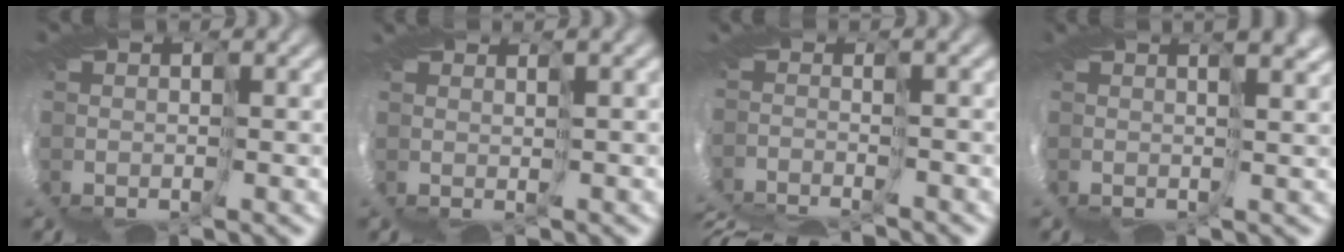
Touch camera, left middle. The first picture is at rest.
{"total": 2.3, "force": [1.2, -1.7, -1.1], "torque": [0.025, -0.004, 0.025]}
{"total": 7.6, "force": [-7.3, -1.7, -1.4], "torque": [0.005, -0.023, -0.074]}
{"total": 2.0, "force": [1.1, -1.6, 0.3], "torque": [-0.011, -0.003, 0.027]}